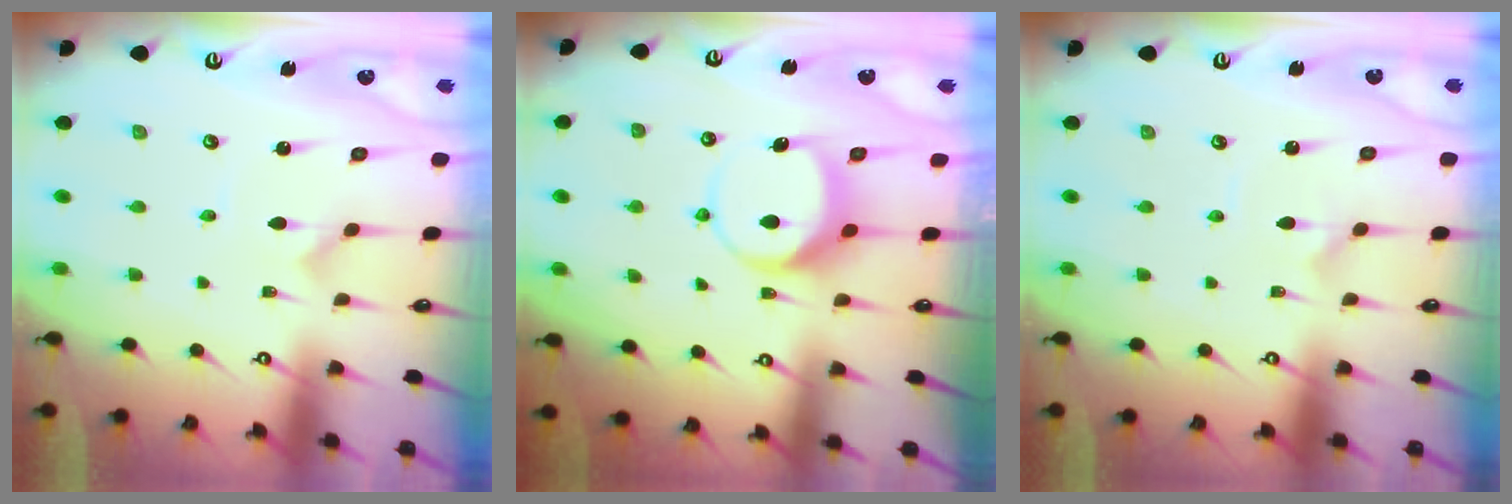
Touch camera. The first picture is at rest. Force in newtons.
{"total": 8.5, "press": 8.4, "slide": 0.9}
{"total": 2.1, "press": 2.1, "slide": 0.5}